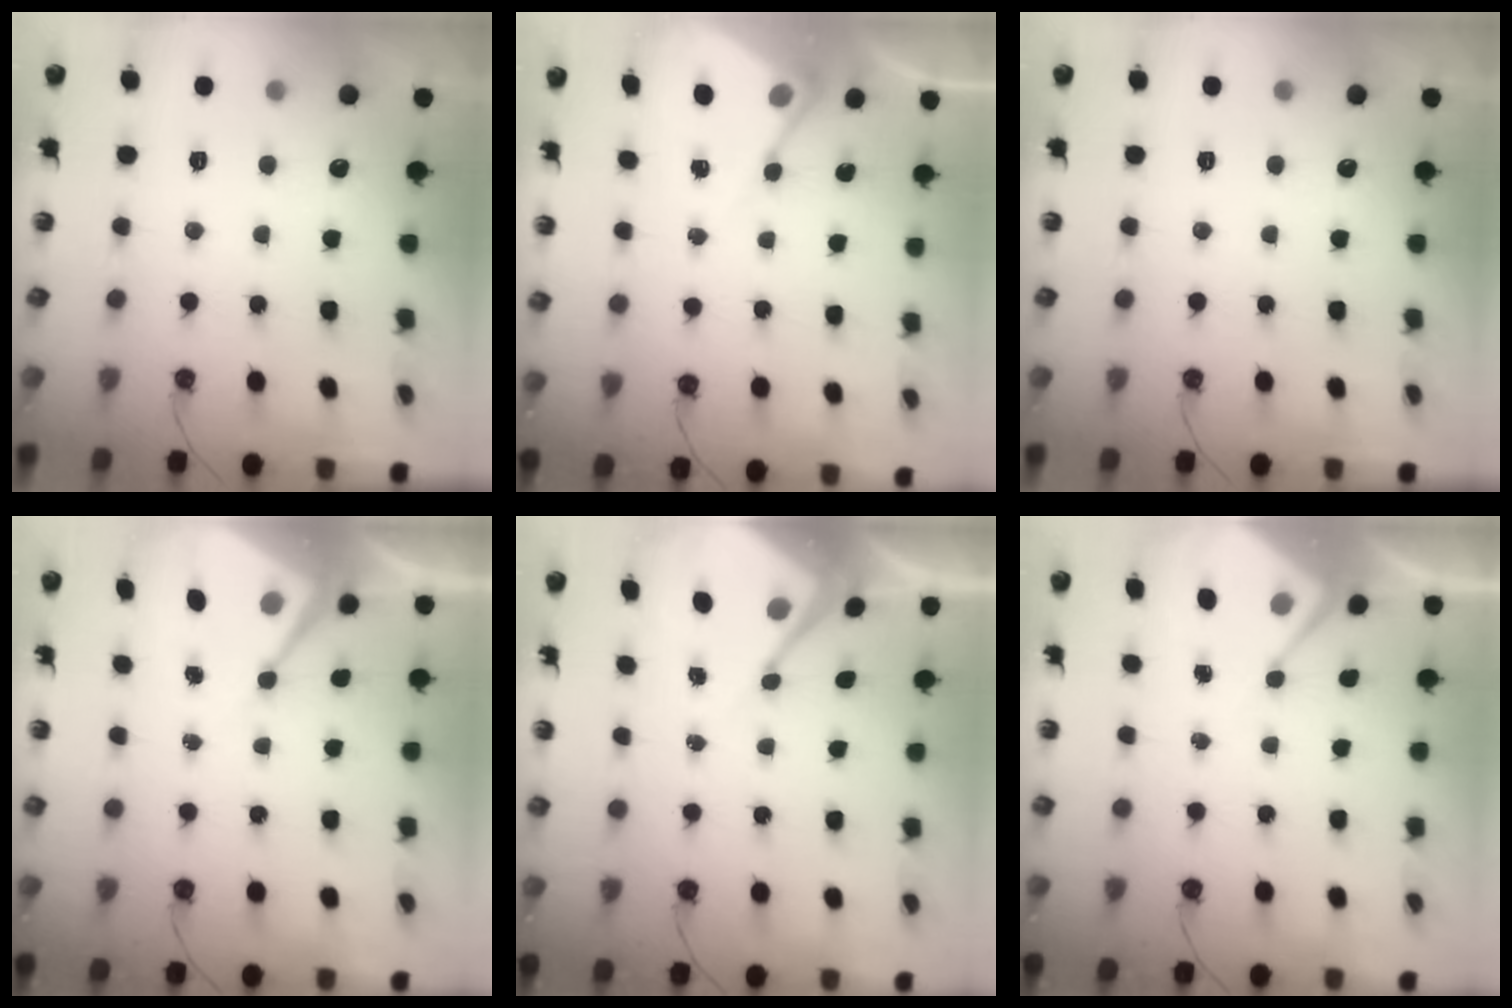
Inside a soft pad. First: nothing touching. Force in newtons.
{"total": 6.1, "press": 6.1, "slide": 0.3}
{"total": 0.0}
{"total": 8.8, "press": 8.8, "slide": 0.6}
{"total": 6.3, "press": 6.3, "slide": 0.4}
{"total": 6.7, "press": 6.6, "slide": 0.7}